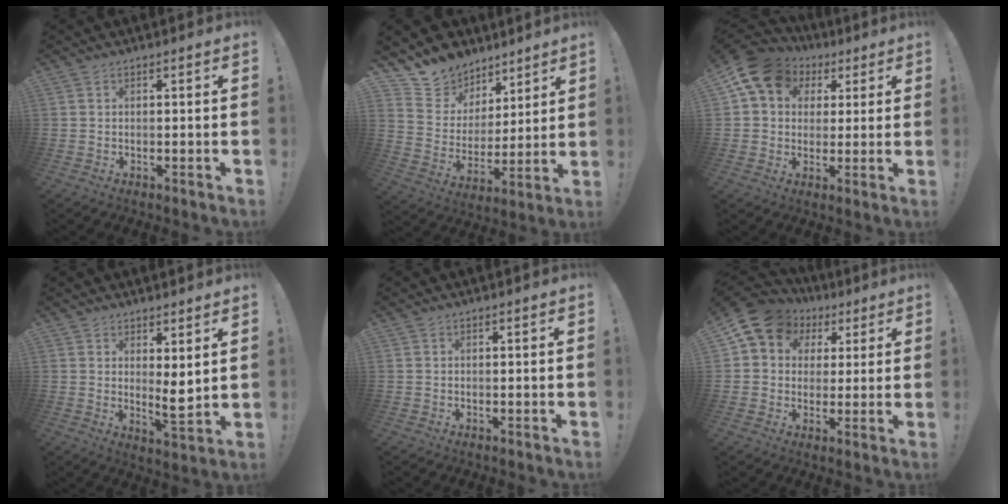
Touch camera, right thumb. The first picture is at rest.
{"total": 9.7, "force": [6.8, 6.9, 0.3], "torque": [-0.011, -0.068, 0.137]}
{"total": 12.1, "force": [5.4, 9.3, 5.5], "torque": [-0.080, -0.024, 0.105]}
{"total": 5.5, "force": [2.4, 1.7, 4.6], "torque": [-0.052, -0.032, 0.042]}
{"total": 0.0}
{"total": 10.4, "force": [4.9, 8.4, 3.8], "torque": [-0.053, -0.024, 0.095]}